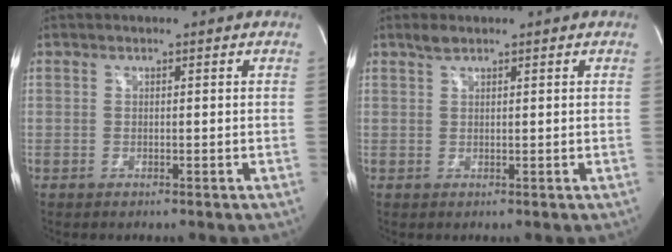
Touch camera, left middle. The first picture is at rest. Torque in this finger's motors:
{"motor_torque": [0.17, 0.07, -0.07, 0.00]}